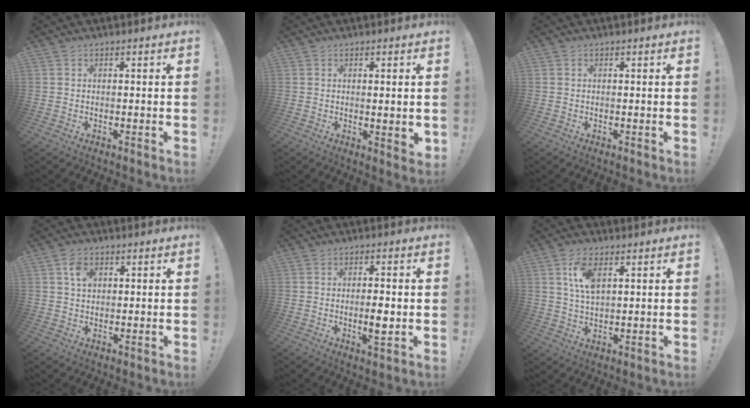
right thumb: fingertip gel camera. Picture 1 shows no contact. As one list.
[{"total": 2.5, "force": [0.9, 0.1, 2.3], "torque": [-0.021, -0.011, 0.011]}, {"total": 0.0}, {"total": 4.5, "force": [1.7, 3.1, 2.7], "torque": [-0.033, -0.001, 0.028]}, {"total": 5.0, "force": [-0.9, 1.1, 4.8], "torque": [-0.076, -0.008, -0.017]}, {"total": 8.1, "force": [3.5, 4.0, 6.0], "torque": [-0.106, -0.010, 0.060]}]